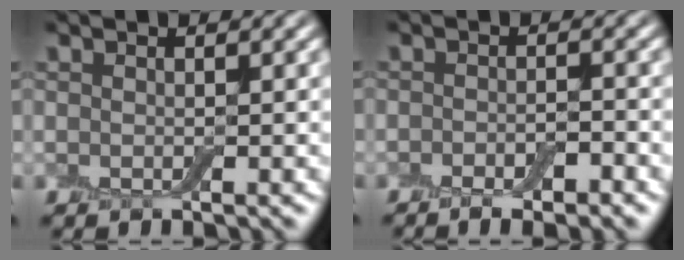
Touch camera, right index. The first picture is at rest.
{"total": 3.1, "force": [-1.9, 1.0, 2.3], "torque": [-0.030, 0.002, -0.027]}